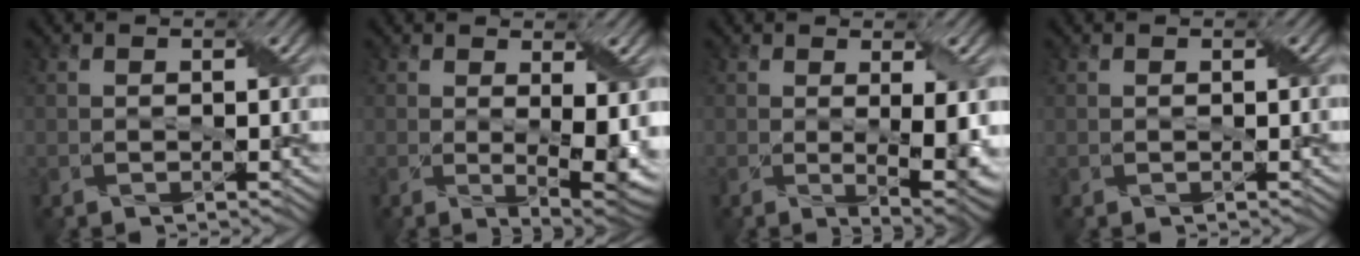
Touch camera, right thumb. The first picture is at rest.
{"total": 6.3, "force": [0.2, 2.6, 5.7], "torque": [-0.100, -0.021, 0.017]}
{"total": 5.8, "force": [-0.1, 1.7, 5.5], "torque": [-0.092, -0.015, 0.007]}
{"total": 0.0}